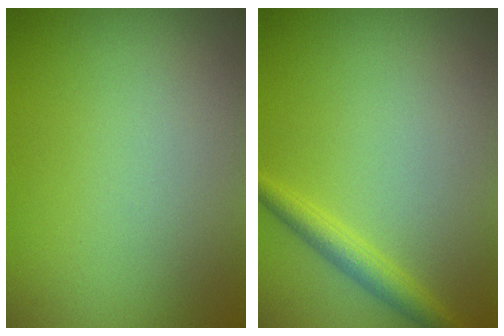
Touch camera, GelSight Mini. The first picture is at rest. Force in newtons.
{"total": 2.2, "press": 2.2, "slide": 0.1}